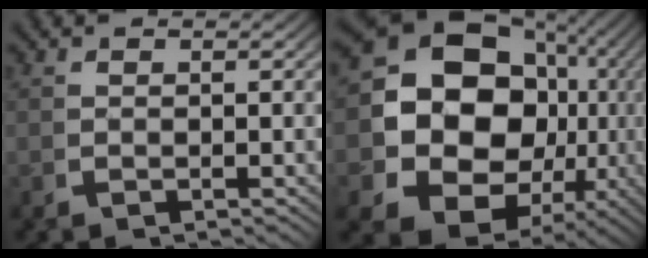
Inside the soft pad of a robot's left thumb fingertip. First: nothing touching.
{"total": 21.2, "force": [-1.0, 15.9, 13.9], "torque": [-0.268, -0.069, -0.003]}